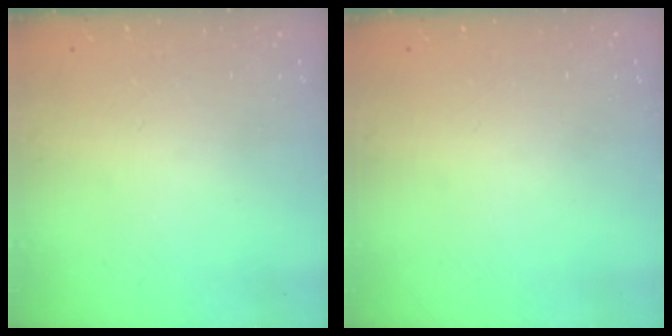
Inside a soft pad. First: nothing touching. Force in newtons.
{"total": 0.0}